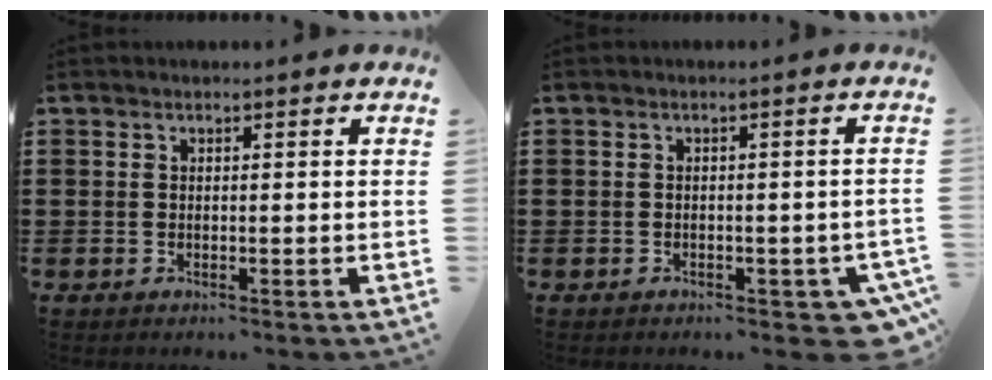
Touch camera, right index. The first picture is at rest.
{"total": 2.1, "force": [-1.7, 0.6, 1.1], "torque": [-0.019, 0.001, -0.034]}